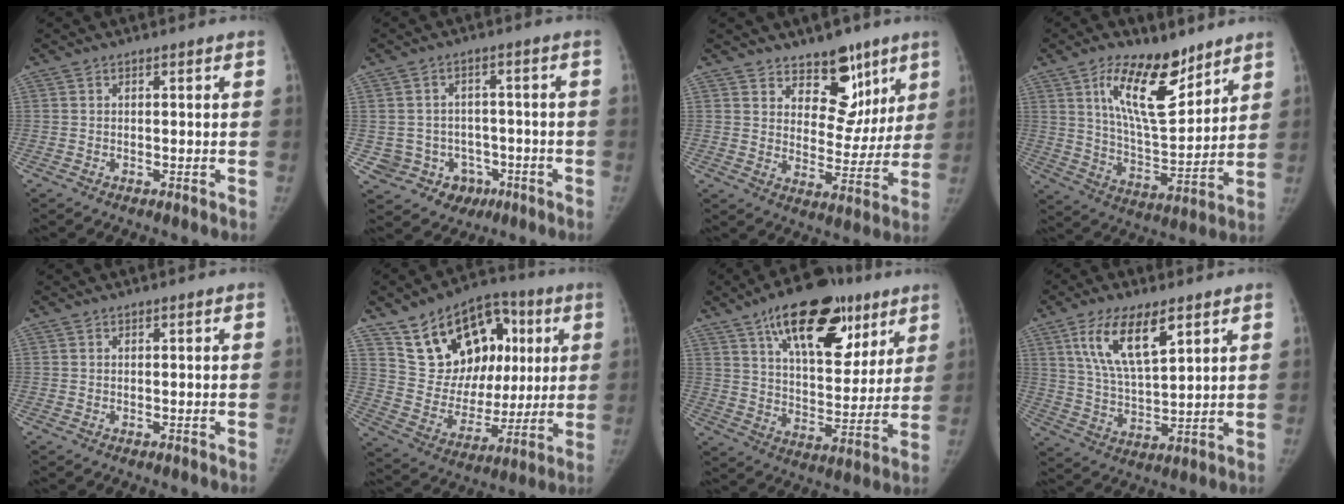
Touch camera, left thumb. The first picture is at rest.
{"total": 8.4, "force": [-2.9, 7.8, 1.6], "torque": [-0.009, 0.032, -0.027]}
{"total": 10.1, "force": [6.6, 6.3, 4.3], "torque": [-0.009, -0.038, 0.100]}
{"total": 15.8, "force": [9.4, 6.5, 10.9], "torque": [-0.149, -0.062, 0.172]}
{"total": 0.0}
{"total": 22.0, "force": [8.4, 14.8, 13.9], "torque": [-0.162, 0.000, 0.152]}
{"total": 23.4, "force": [12.8, 11.7, 15.7], "torque": [-0.199, -0.024, 0.202]}
{"total": 12.7, "force": [6.4, 4.8, 9.8], "torque": [-0.169, -0.023, 0.127]}